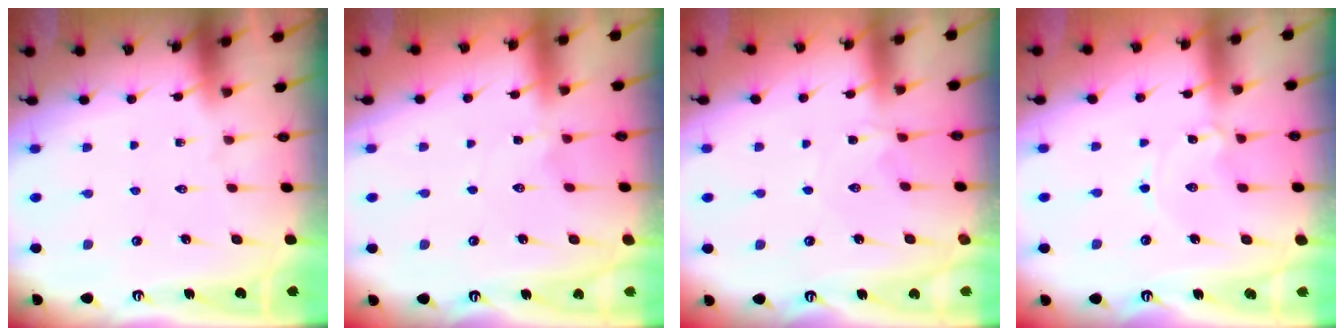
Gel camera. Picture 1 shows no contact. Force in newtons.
{"total": 1.8, "press": 1.7, "slide": 0.2}
{"total": 1.7, "press": 1.6, "slide": 0.3}
{"total": 0.8, "press": 0.8, "slide": 0.1}